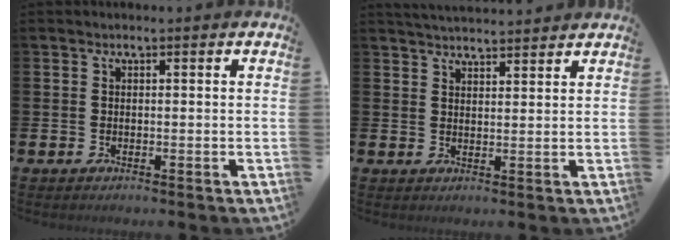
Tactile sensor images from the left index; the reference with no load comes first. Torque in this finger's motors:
{"motor_torque": [0.66, -0.91, 0.20, 0.03]}